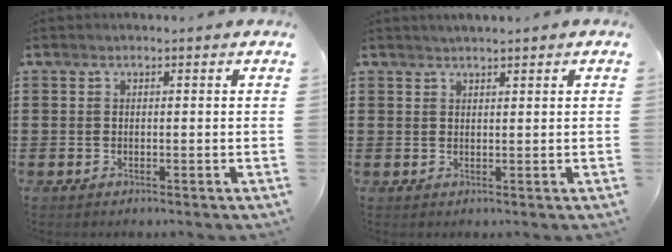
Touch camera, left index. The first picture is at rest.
{"total": 1.0, "force": [1.0, 0.0, 0.2], "torque": [-0.005, 0.001, 0.018]}